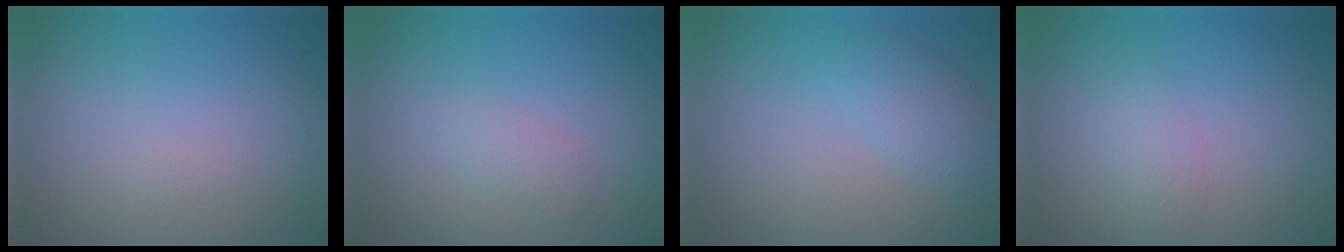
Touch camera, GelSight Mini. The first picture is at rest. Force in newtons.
{"total": 1.4, "press": 1.4, "slide": 0.1}
{"total": 2.5, "press": 2.5, "slide": 0.1}
{"total": 1.6, "press": 1.6, "slide": 0.1}